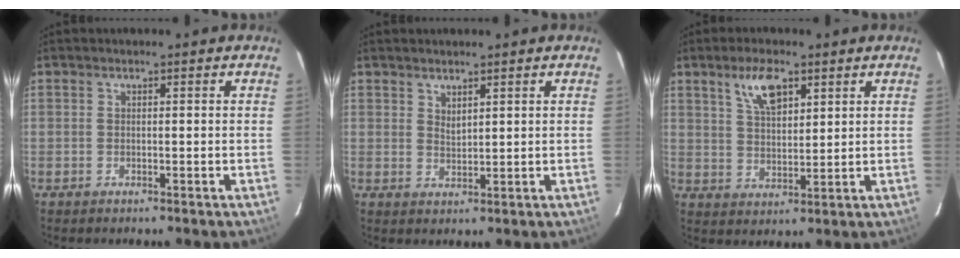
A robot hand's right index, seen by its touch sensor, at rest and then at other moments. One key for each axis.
{"total": 2.0, "fx": 1.7, "fy": 0.7, "fz": 0.9, "tx": -0.014, "ty": -0.002, "tz": 0.031}
{"total": 7.2, "fx": 4.1, "fy": 2.9, "fz": 5.2, "tx": -0.093, "ty": 0.008, "tz": 0.079}